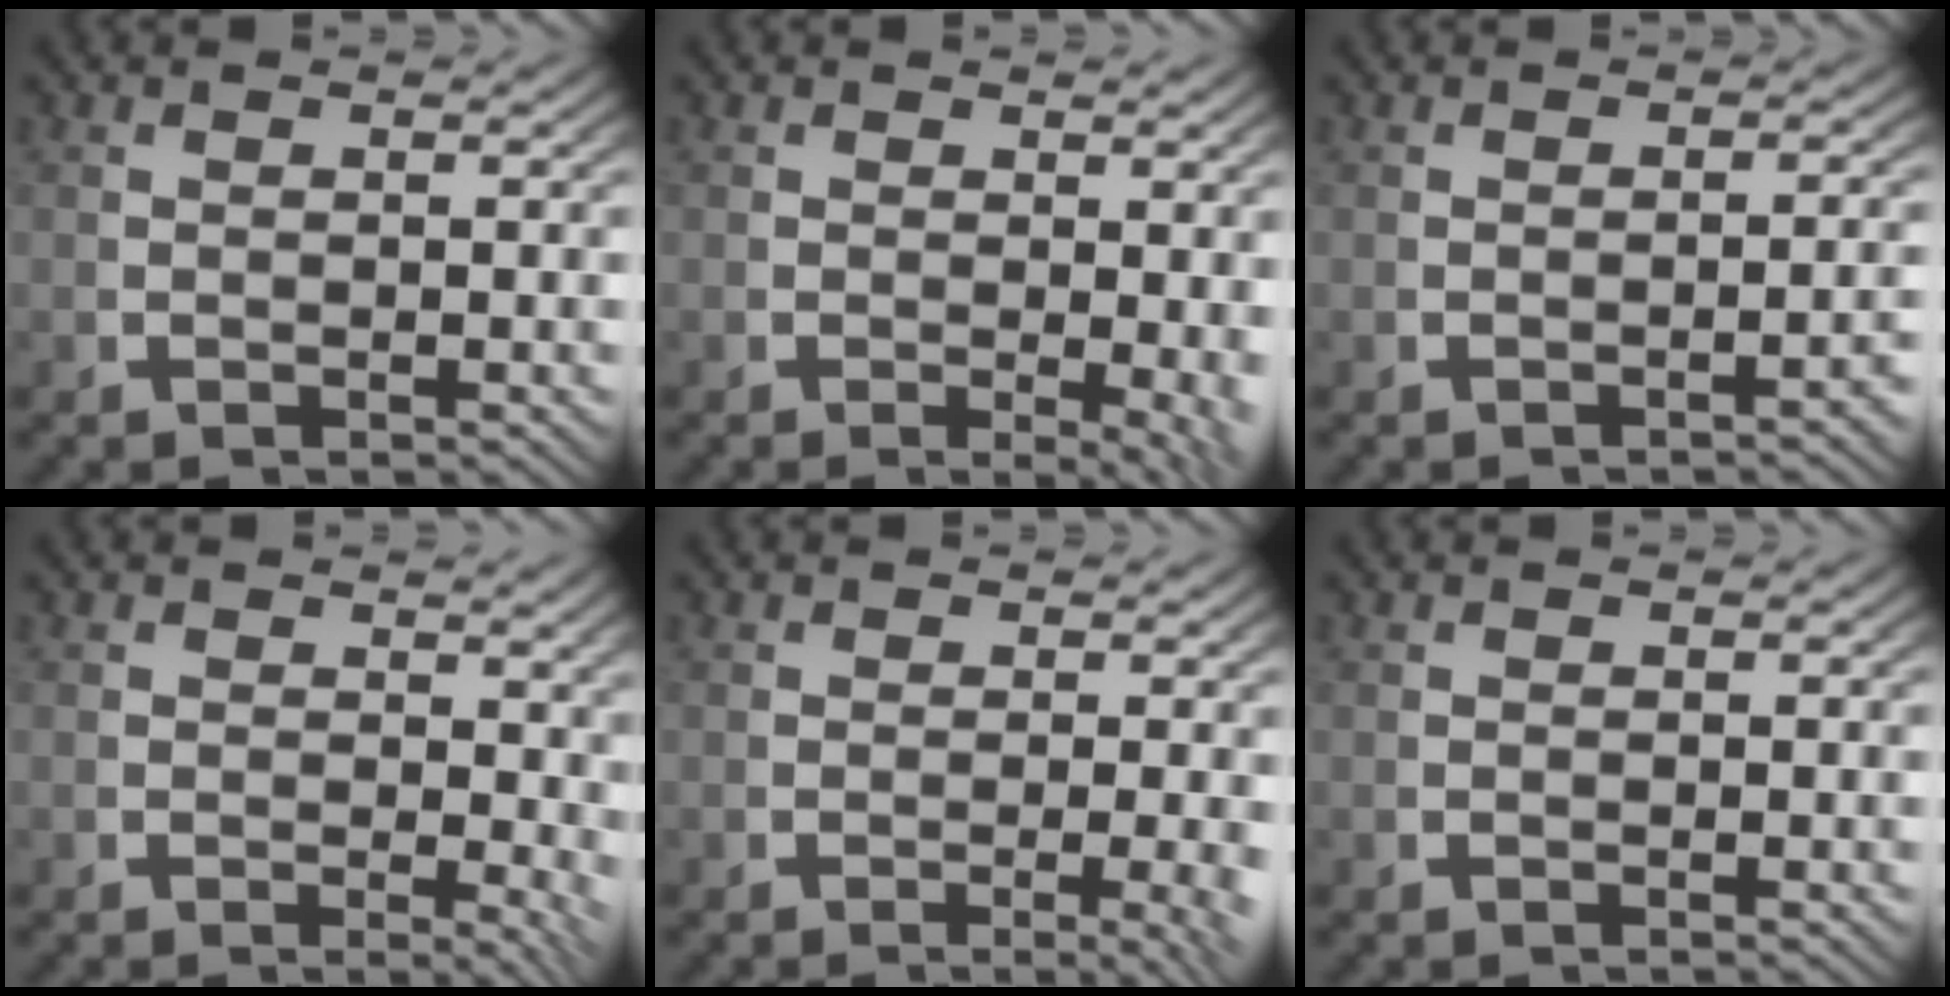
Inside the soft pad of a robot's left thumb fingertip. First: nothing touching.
{"total": 3.0, "force": [-0.3, 1.4, 2.7], "torque": [-0.033, -0.021, 0.003]}
{"total": 1.8, "force": [-1.3, 0.2, 1.2], "torque": [-0.020, 0.002, -0.017]}
{"total": 3.0, "force": [0.8, 1.8, 2.3], "torque": [-0.016, -0.014, 0.015]}
{"total": 2.8, "force": [-0.7, 0.9, 2.6], "torque": [-0.039, -0.011, -0.008]}
{"total": 0.0}